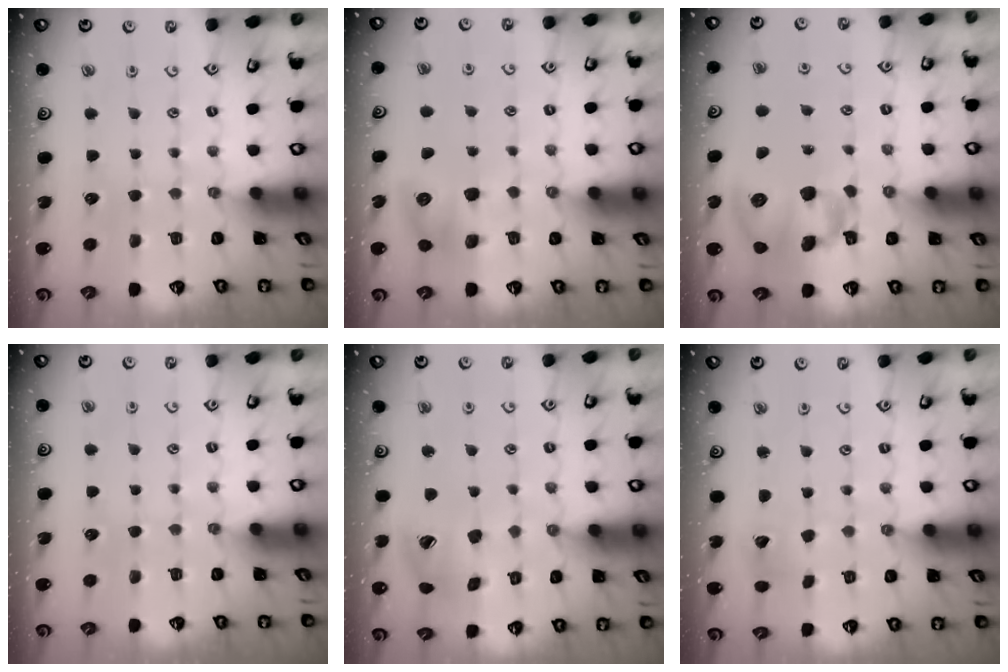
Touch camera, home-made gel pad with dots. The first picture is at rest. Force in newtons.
{"total": 8.0, "press": 7.9, "slide": 1.2}
{"total": 14.7, "press": 14.5, "slide": 2.2}
{"total": 0.0}
{"total": 14.5, "press": 14.4, "slide": 2.1}
{"total": 3.0, "press": 3.0, "slide": 0.2}